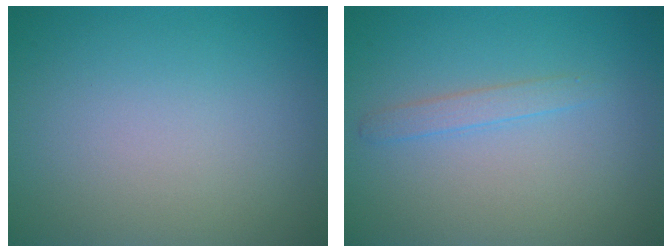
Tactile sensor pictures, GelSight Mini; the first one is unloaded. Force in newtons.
{"total": 1.3, "press": 1.3, "slide": 0.1}